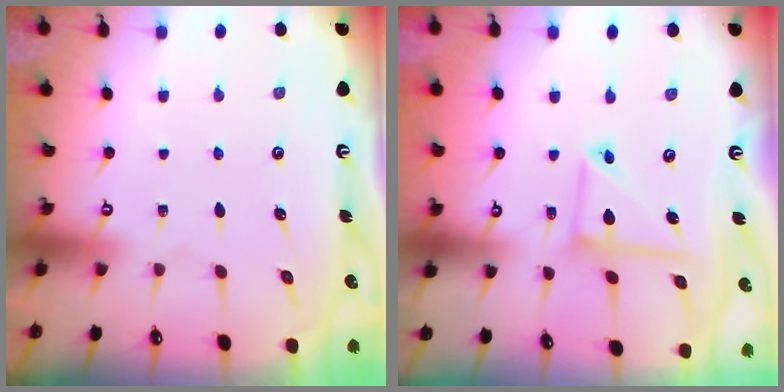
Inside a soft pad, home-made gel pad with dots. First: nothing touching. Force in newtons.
{"total": 9.4, "press": 9.4, "slide": 0.8}